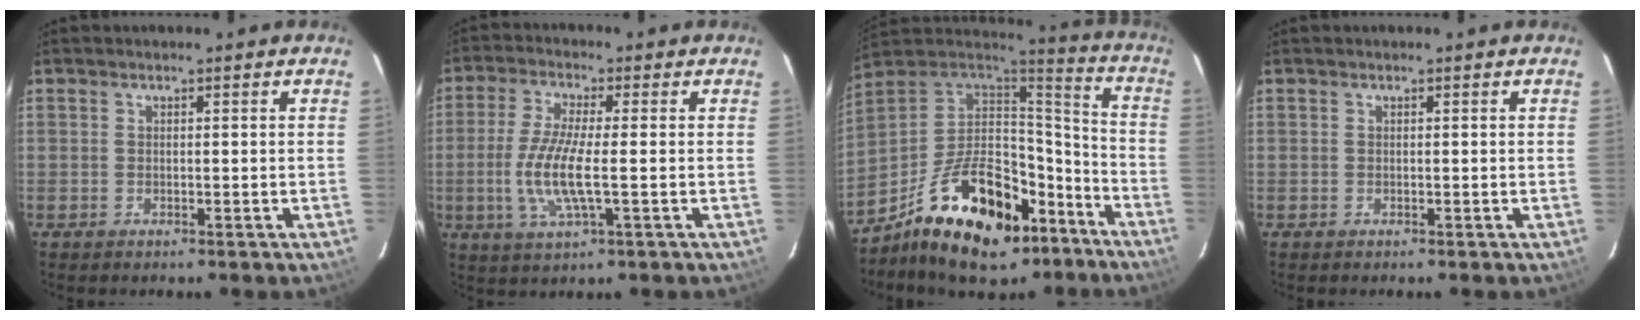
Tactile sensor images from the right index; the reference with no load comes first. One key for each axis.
{"total": 9.5, "fx": -1.6, "fy": 1.7, "fz": 9.2, "tx": -0.192, "ty": -0.010, "tz": -0.033}
{"total": 22.8, "fx": -13.1, "fy": 11.5, "fz": 14.6, "tx": -0.271, "ty": 0.026, "tz": -0.197}
{"total": 0.0}